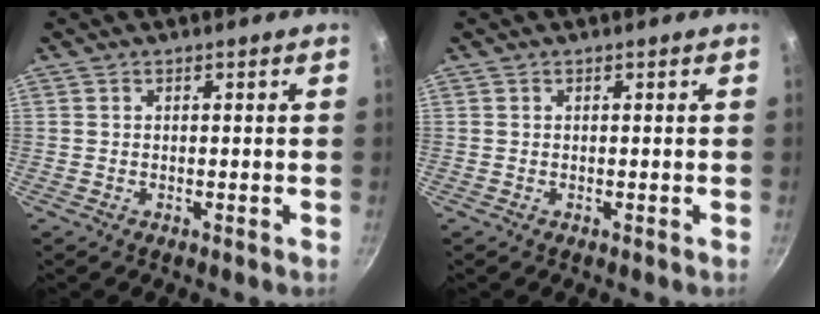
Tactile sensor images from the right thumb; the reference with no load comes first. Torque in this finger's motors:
{"motor_torque": [-0.11, -0.11, 0.19, -0.08, 0.02]}